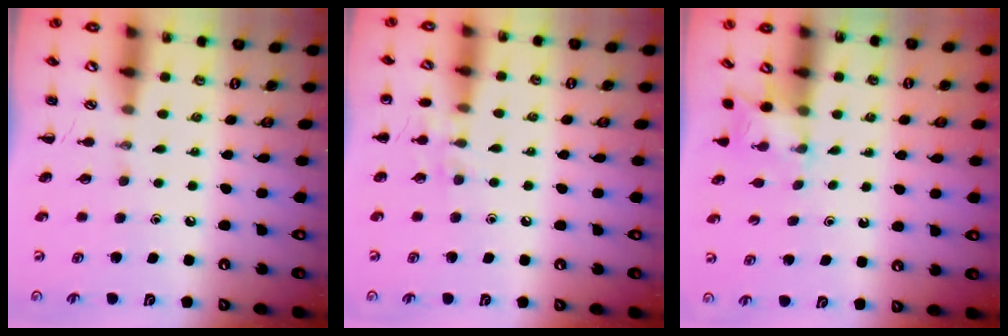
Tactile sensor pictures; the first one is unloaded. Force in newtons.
{"total": 6.7, "press": 6.4, "slide": 2.0}
{"total": 2.6, "press": 2.5, "slide": 0.9}